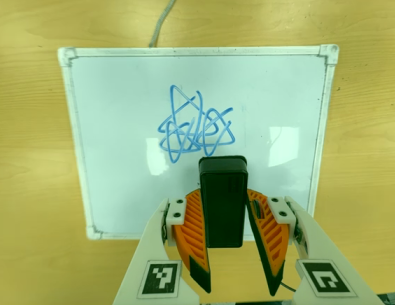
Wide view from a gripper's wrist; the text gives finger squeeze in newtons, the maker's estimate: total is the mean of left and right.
{"total": 5.6, "left": 5.4, "right": 5.8}